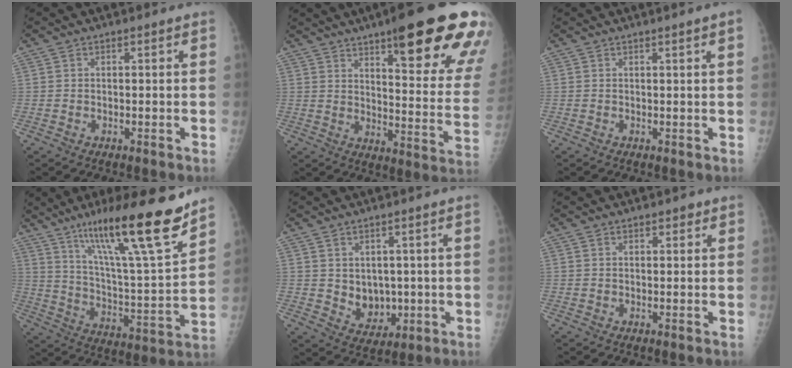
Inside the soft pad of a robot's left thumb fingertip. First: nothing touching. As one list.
[{"total": 25.2, "force": [14.3, 5.3, 20.0], "torque": [-0.227, -0.053, 0.194]}, {"total": 1.7, "force": [0.9, -0.6, 1.3], "torque": [-0.024, -0.004, 0.017]}, {"total": 22.6, "force": [15.5, 2.1, 16.4], "torque": [-0.245, -0.071, 0.260]}, {"total": 6.4, "force": [0.2, 5.2, 3.8], "torque": [-0.021, -0.016, 0.020]}, {"total": 1.3, "force": [0.9, 0.8, 0.6], "torque": [0.005, -0.005, 0.008]}]